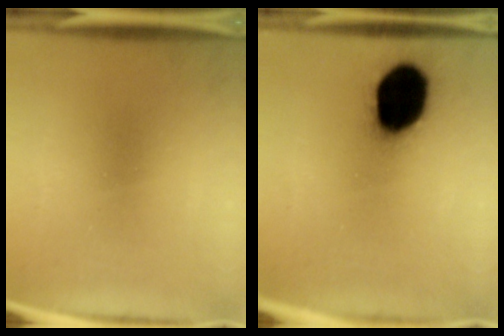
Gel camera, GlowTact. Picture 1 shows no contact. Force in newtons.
{"total": 19.9}